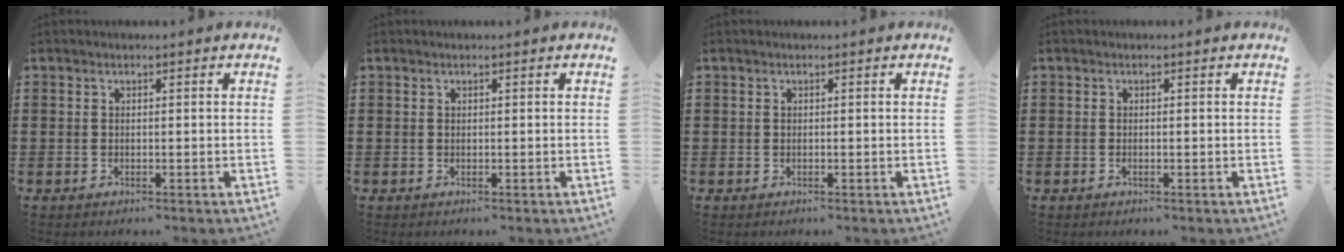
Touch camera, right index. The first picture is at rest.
{"total": 0.0}
{"total": 0.0}
{"total": 0.0}